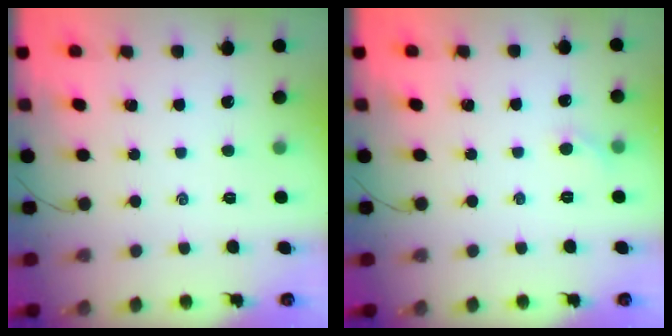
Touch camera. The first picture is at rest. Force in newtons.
{"total": 3.2, "press": 3.0, "slide": 1.2}